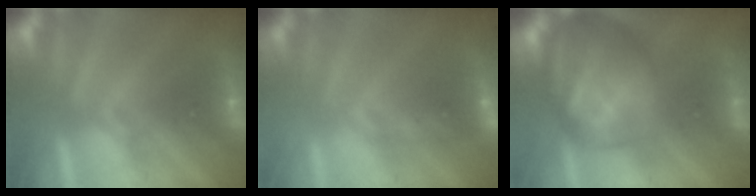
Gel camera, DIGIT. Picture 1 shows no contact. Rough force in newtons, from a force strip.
{"total": 4.4}
{"total": 7.1}